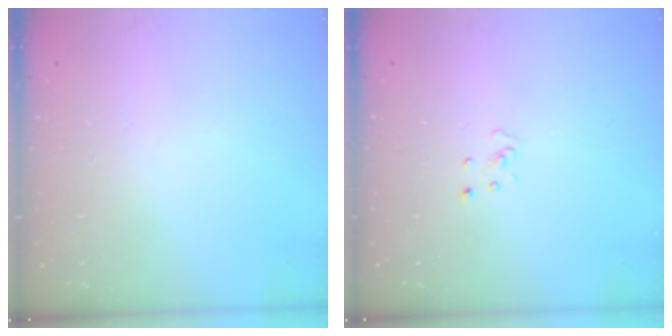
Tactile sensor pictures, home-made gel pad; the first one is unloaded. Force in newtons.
{"total": 2.3, "press": 2.3, "slide": 0.2}